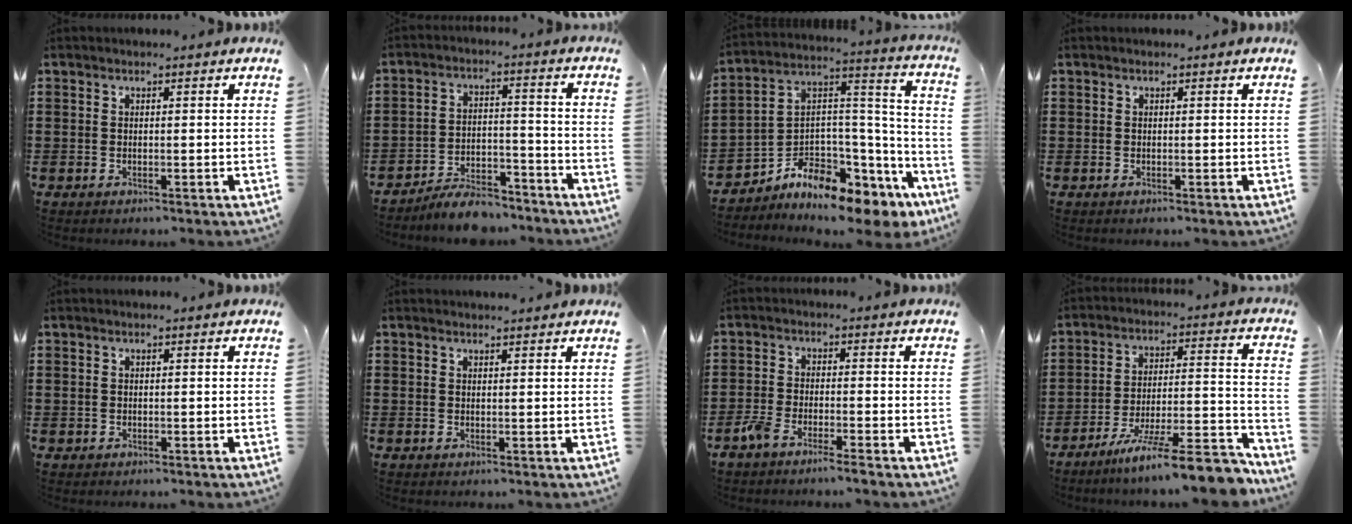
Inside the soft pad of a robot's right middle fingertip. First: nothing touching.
{"total": 6.6, "force": [-6.3, 1.3, 1.6], "torque": [-0.020, 0.017, -0.119]}
{"total": 7.1, "force": [-6.3, 2.4, 2.1], "torque": [-0.054, -0.014, -0.126]}
{"total": 0.0}
{"total": 0.0}
{"total": 0.7, "force": [0.7, 0.0, 0.1], "torque": [0.004, -0.004, 0.012]}
{"total": 3.3, "force": [-2.8, 0.3, 1.7], "torque": [-0.052, -0.003, -0.059]}
{"total": 12.6, "force": [-10.2, 0.6, 7.4], "torque": [-0.107, 0.023, -0.184]}